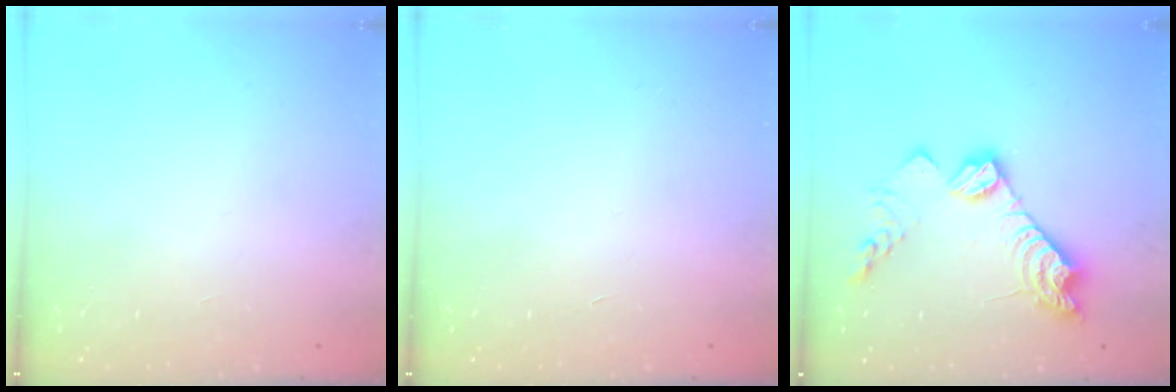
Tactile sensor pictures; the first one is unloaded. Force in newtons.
{"total": 0.9, "press": 0.9, "slide": 0.2}
{"total": 14.8, "press": 14.8, "slide": 0.8}